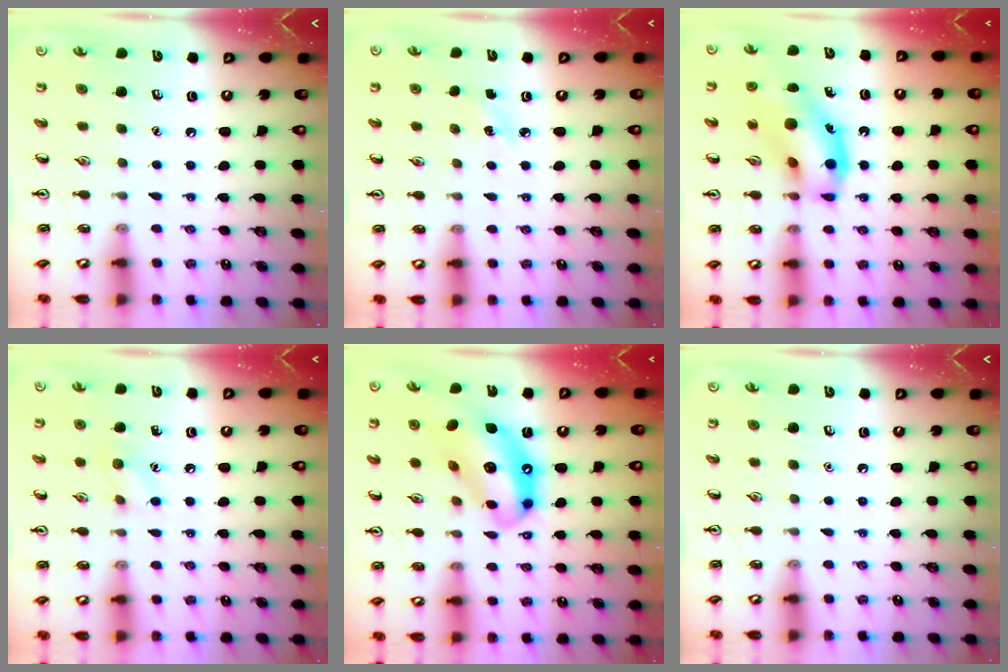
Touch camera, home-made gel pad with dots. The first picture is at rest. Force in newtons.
{"total": 3.2, "press": 3.0, "slide": 1.1}
{"total": 15.4, "press": 14.9, "slide": 4.1}
{"total": 7.5, "press": 7.3, "slide": 1.9}
{"total": 15.3, "press": 14.5, "slide": 4.9}
{"total": 0.0}